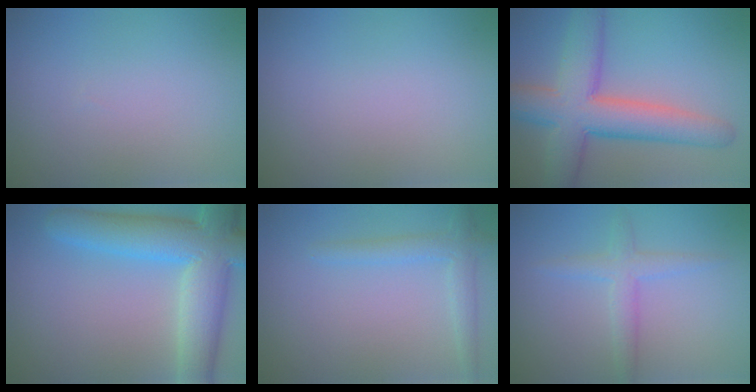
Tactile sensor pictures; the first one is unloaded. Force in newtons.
{"total": 0.0}
{"total": 8.7, "press": 8.7, "slide": 0.5}
{"total": 9.6, "press": 9.6, "slide": 0.4}
{"total": 2.3, "press": 2.3, "slide": 0.2}
{"total": 2.3, "press": 2.3, "slide": 0.2}